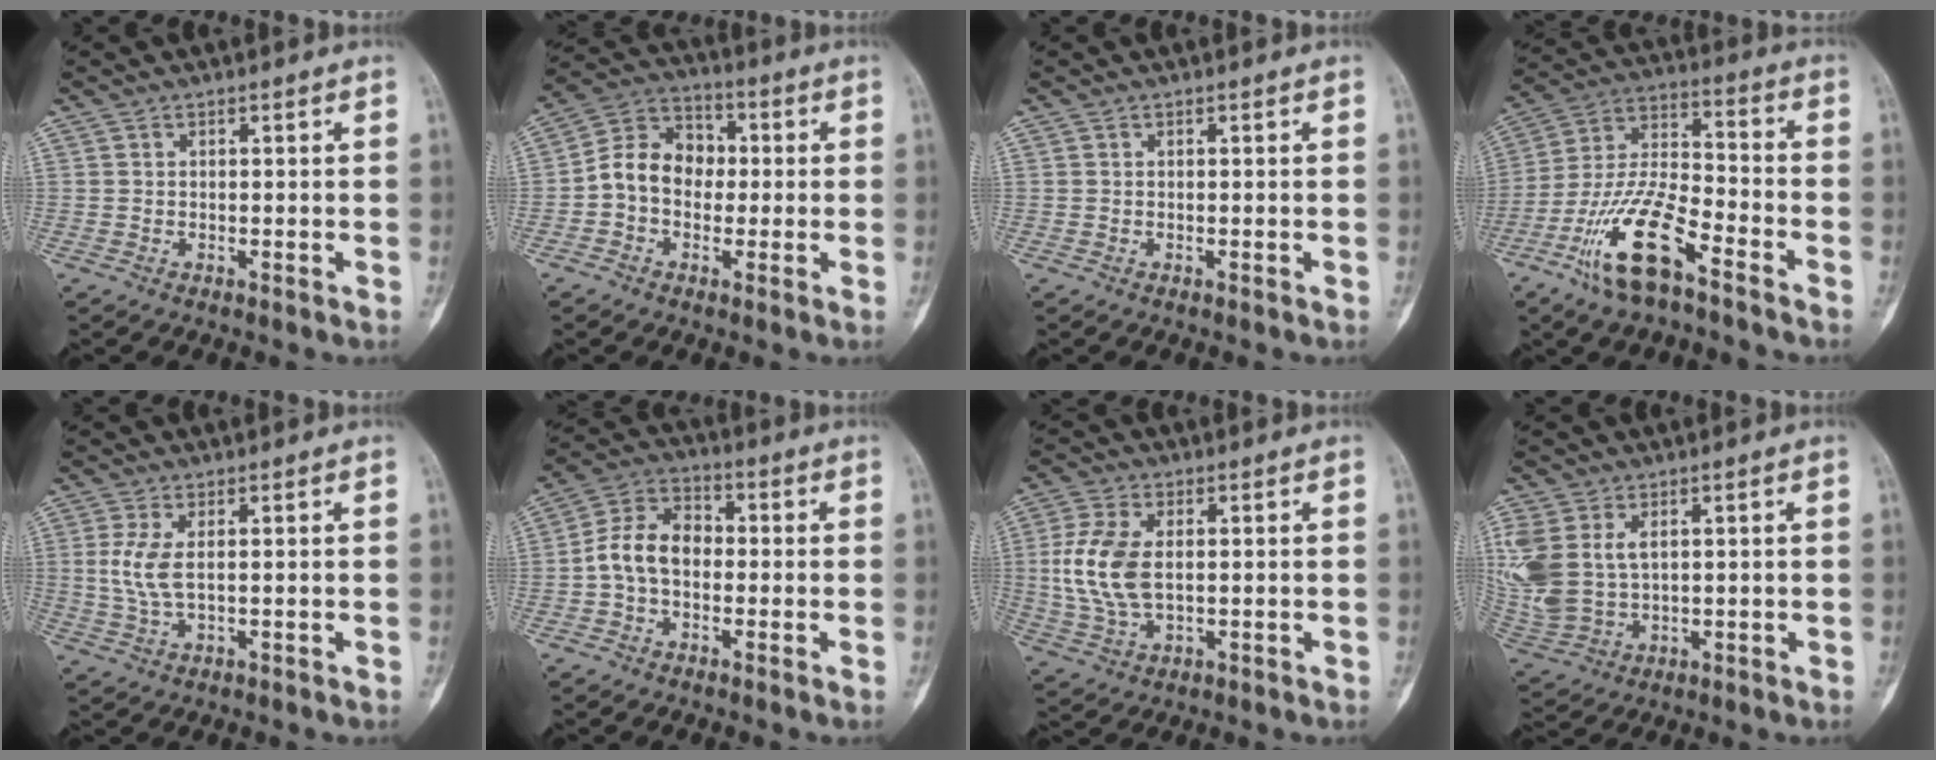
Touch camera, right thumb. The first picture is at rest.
{"total": 10.0, "force": [-0.8, 8.0, 6.0], "torque": [-0.081, 0.038, -0.028]}
{"total": 0.0}
{"total": 15.6, "force": [-9.1, 5.1, 11.6], "torque": [-0.233, 0.058, -0.176]}
{"total": 4.9, "force": [0.7, 1.9, 4.5], "torque": [-0.117, -0.004, 0.018]}
{"total": 9.2, "force": [-1.1, 6.4, 6.5], "torque": [-0.108, 0.034, -0.033]}
{"total": 10.7, "force": [0.7, 6.0, 8.8], "torque": [-0.201, -0.002, 0.018]}
{"total": 15.4, "force": [3.4, 10.6, 10.6], "torque": [-0.277, -0.002, 0.086]}